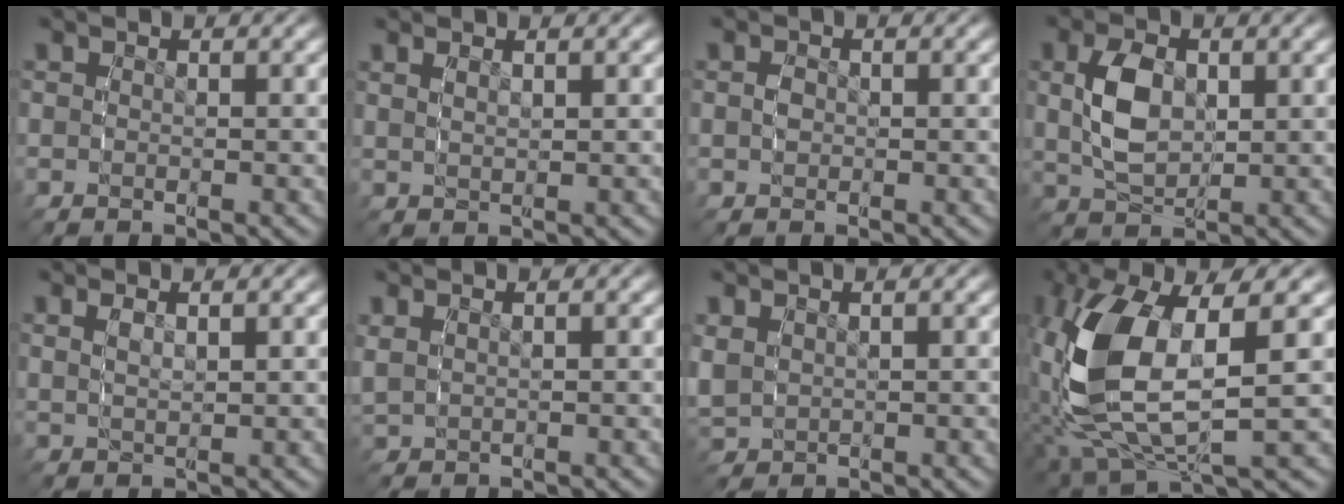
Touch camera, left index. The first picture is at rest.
{"total": 1.2, "force": [1.0, 0.3, 0.6], "torque": [-0.011, 0.001, 0.020]}
{"total": 0.8, "force": [0.0, 0.8, 0.2], "torque": [-0.009, -0.001, -0.003]}
{"total": 4.9, "force": [0.4, 3.4, 3.5], "torque": [-0.082, -0.005, 0.007]}
{"total": 1.5, "force": [1.0, 0.7, 0.9], "torque": [-0.018, 0.001, 0.020]}
{"total": 1.8, "force": [0.8, 1.4, 0.8], "torque": [-0.020, 0.005, 0.017]}
{"total": 2.8, "force": [0.6, 2.5, 1.1], "torque": [-0.042, -0.009, 0.017]}
{"total": 12.0, "force": [-0.6, 7.0, 9.7], "torque": [-0.236, -0.025, 0.004]}